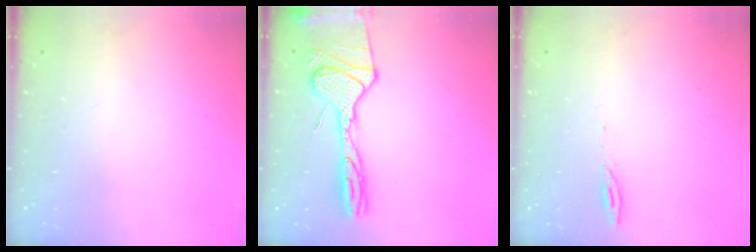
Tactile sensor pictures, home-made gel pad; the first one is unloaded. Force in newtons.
{"total": 17.4, "press": 17.2, "slide": 2.8}
{"total": 4.1, "press": 4.0, "slide": 0.5}